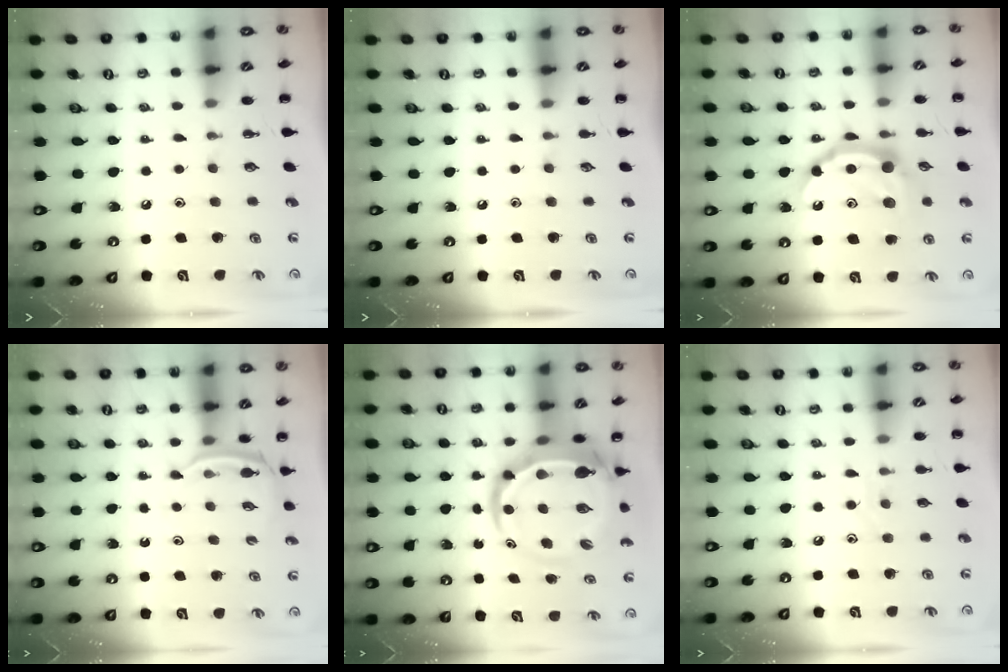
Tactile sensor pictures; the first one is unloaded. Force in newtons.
{"total": 0.0}
{"total": 12.4, "press": 12.4, "slide": 0.8}
{"total": 3.6, "press": 3.4, "slide": 1.1}
{"total": 9.5, "press": 9.1, "slide": 2.6}
{"total": 5.6, "press": 5.5, "slide": 1.1}